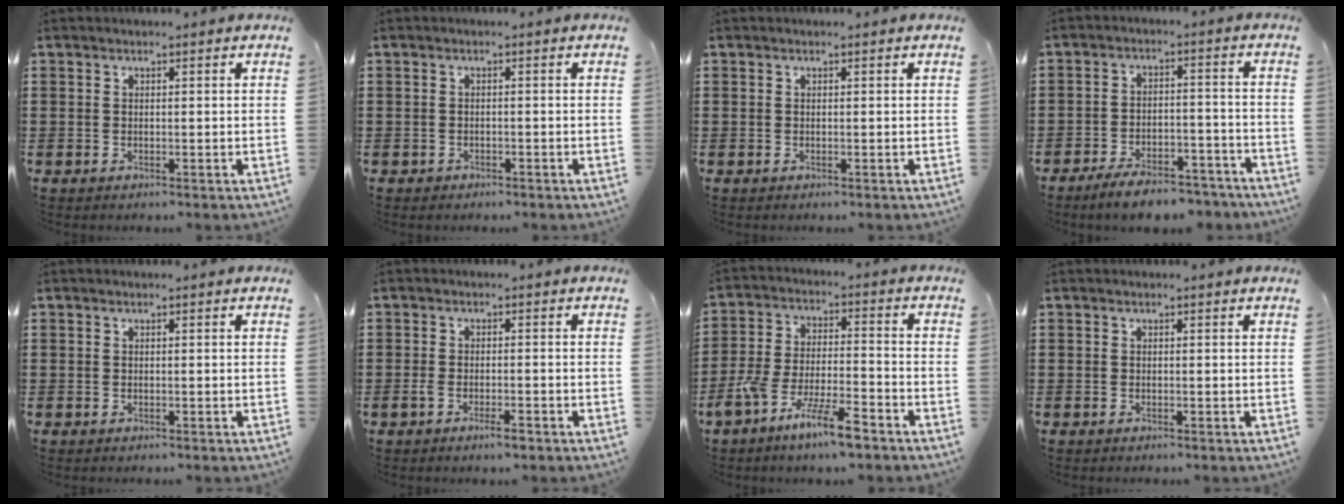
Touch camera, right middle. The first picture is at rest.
{"total": 0.6, "force": [-0.6, 0.3, 0.0], "torque": [-0.001, 0.001, -0.013]}
{"total": 0.0}
{"total": 6.4, "force": [-5.8, 1.0, 2.5], "torque": [-0.039, 0.008, -0.108]}
{"total": 0.0}
{"total": 2.4, "force": [-1.4, 0.6, 1.9], "torque": [-0.038, -0.002, -0.028]}
{"total": 9.3, "force": [-6.9, 1.4, 6.1], "torque": [-0.136, -0.005, -0.135]}
{"total": 0.0}